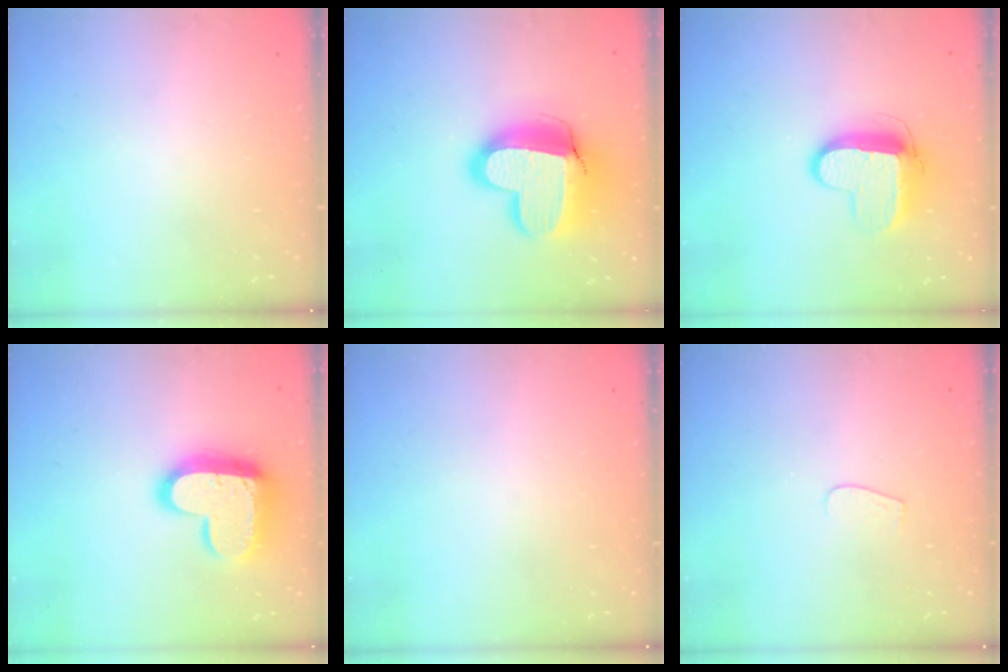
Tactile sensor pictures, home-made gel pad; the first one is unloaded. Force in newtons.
{"total": 18.3, "press": 18.3, "slide": 1.4}
{"total": 10.4, "press": 10.3, "slide": 0.9}
{"total": 17.0, "press": 16.9, "slide": 1.1}
{"total": 0.0}
{"total": 3.7, "press": 3.7, "slide": 0.3}